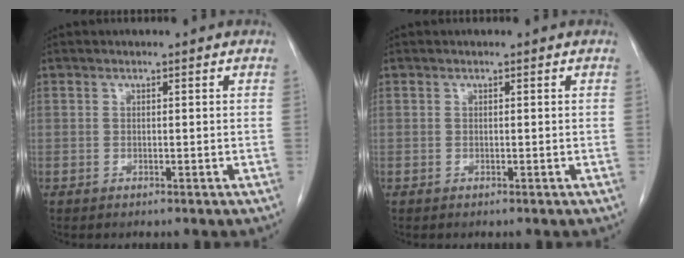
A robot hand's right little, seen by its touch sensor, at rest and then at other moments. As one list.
[{"total": 0.0}]